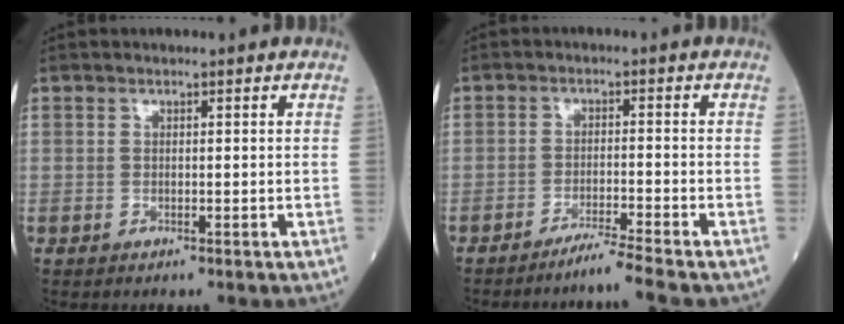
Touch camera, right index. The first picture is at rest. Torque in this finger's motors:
{"motor_torque": [-0.07, -0.10, -0.02, 0.00]}